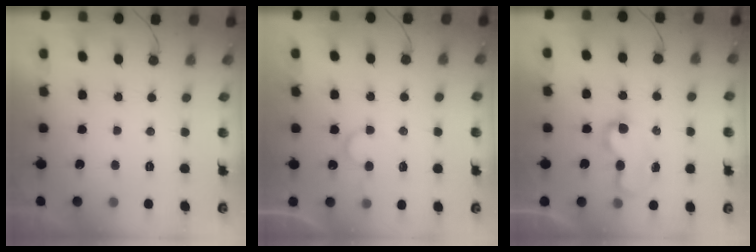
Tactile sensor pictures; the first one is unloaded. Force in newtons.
{"total": 5.9, "press": 5.9, "slide": 0.4}
{"total": 6.4, "press": 6.4, "slide": 0.8}